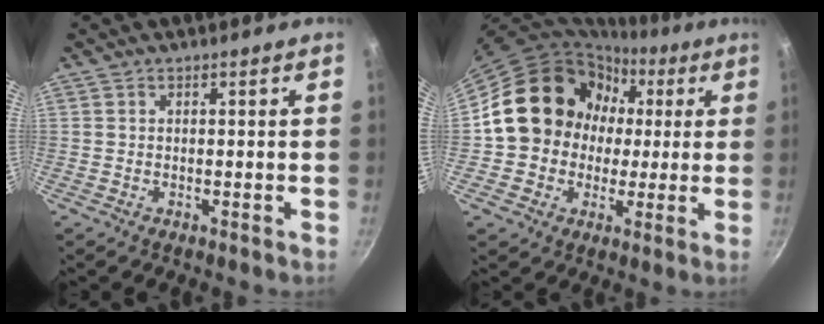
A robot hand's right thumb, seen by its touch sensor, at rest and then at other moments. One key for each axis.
{"total": 16.4, "fx": 1.4, "fy": 14.7, "fz": 7.0, "tx": -0.079, "ty": 0.036, "tz": 0.023}